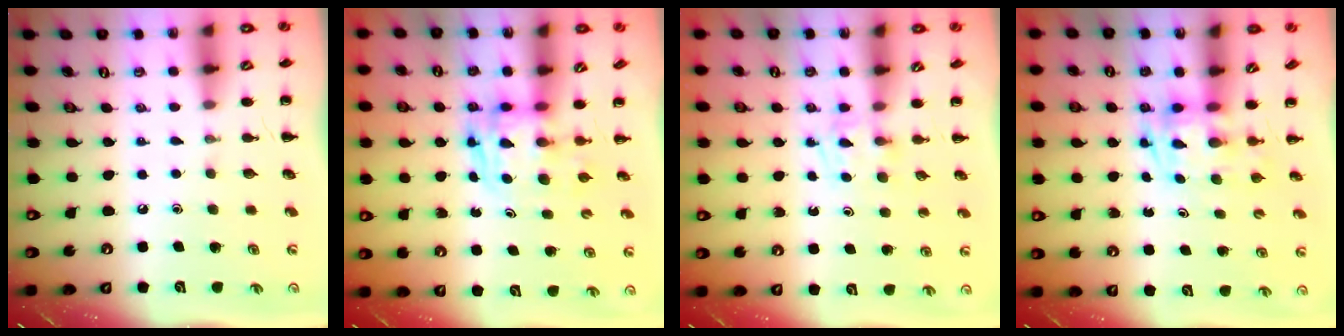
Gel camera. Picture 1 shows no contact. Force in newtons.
{"total": 2.6, "press": 2.6, "slide": 0.2}
{"total": 3.8, "press": 3.5, "slide": 1.4}
{"total": 2.8, "press": 2.7, "slide": 0.7}